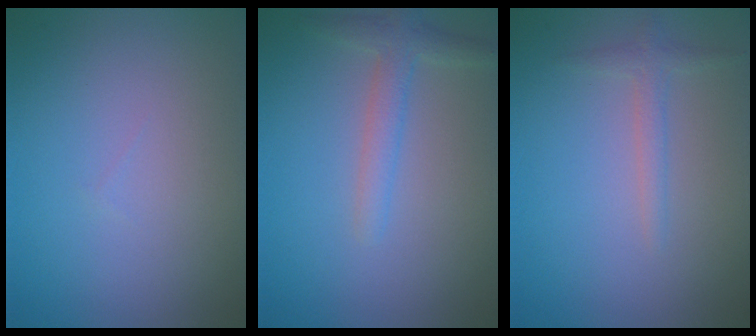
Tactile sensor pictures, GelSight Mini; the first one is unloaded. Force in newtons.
{"total": 2.3, "press": 2.3, "slide": 0.1}
{"total": 1.3, "press": 1.3, "slide": 0.0}